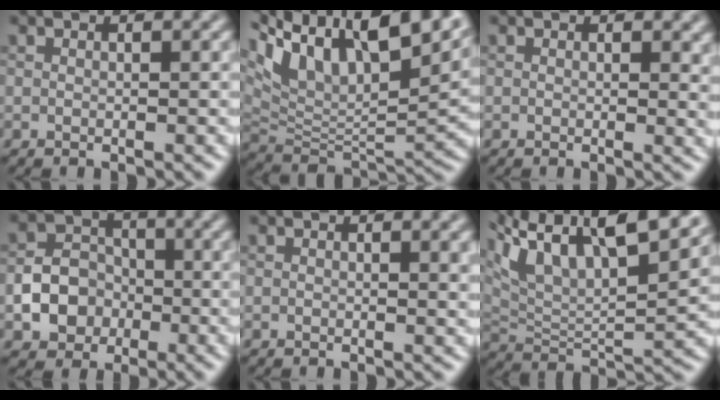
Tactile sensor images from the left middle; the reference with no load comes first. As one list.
[{"total": 14.7, "force": [8.9, 6.3, 9.8], "torque": [-0.182, 0.036, 0.158]}, {"total": 1.7, "force": [0.2, 0.8, 1.4], "torque": [-0.015, -0.004, 0.002]}, {"total": 4.7, "force": [-1.5, 3.9, 2.2], "torque": [-0.029, 0.001, -0.034]}, {"total": 1.4, "force": [0.1, 0.3, 1.4], "torque": [-0.017, -0.001, -0.001]}, {"total": 12.6, "force": [8.2, 4.7, 8.2], "torque": [-0.161, 0.020, 0.147]}]